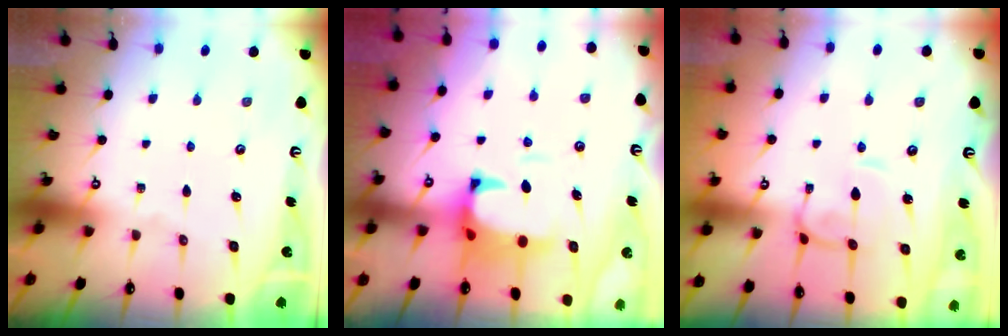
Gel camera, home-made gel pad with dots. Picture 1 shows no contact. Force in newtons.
{"total": 2.6, "press": 2.4, "slide": 1.1}
{"total": 0.7, "press": 0.4, "slide": 0.5}